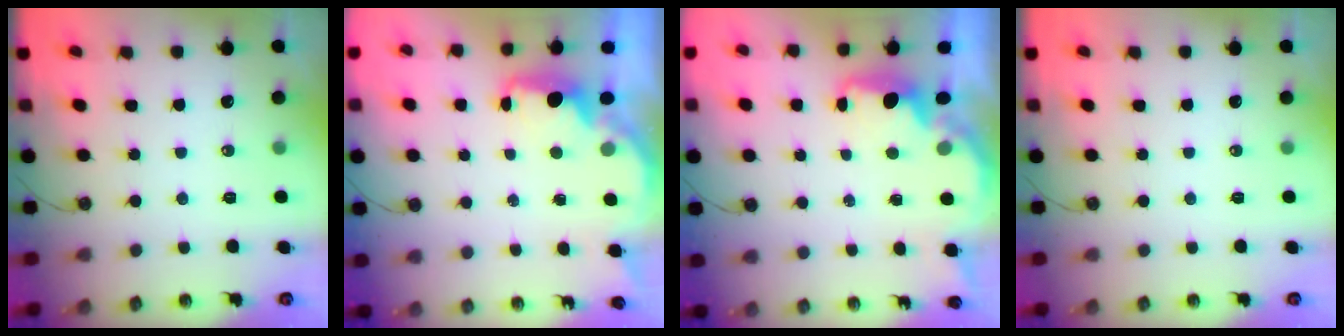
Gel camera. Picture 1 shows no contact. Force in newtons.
{"total": 2.6, "press": 2.5, "slide": 0.8}
{"total": 2.1, "press": 2.0, "slide": 0.8}
{"total": 0.0}